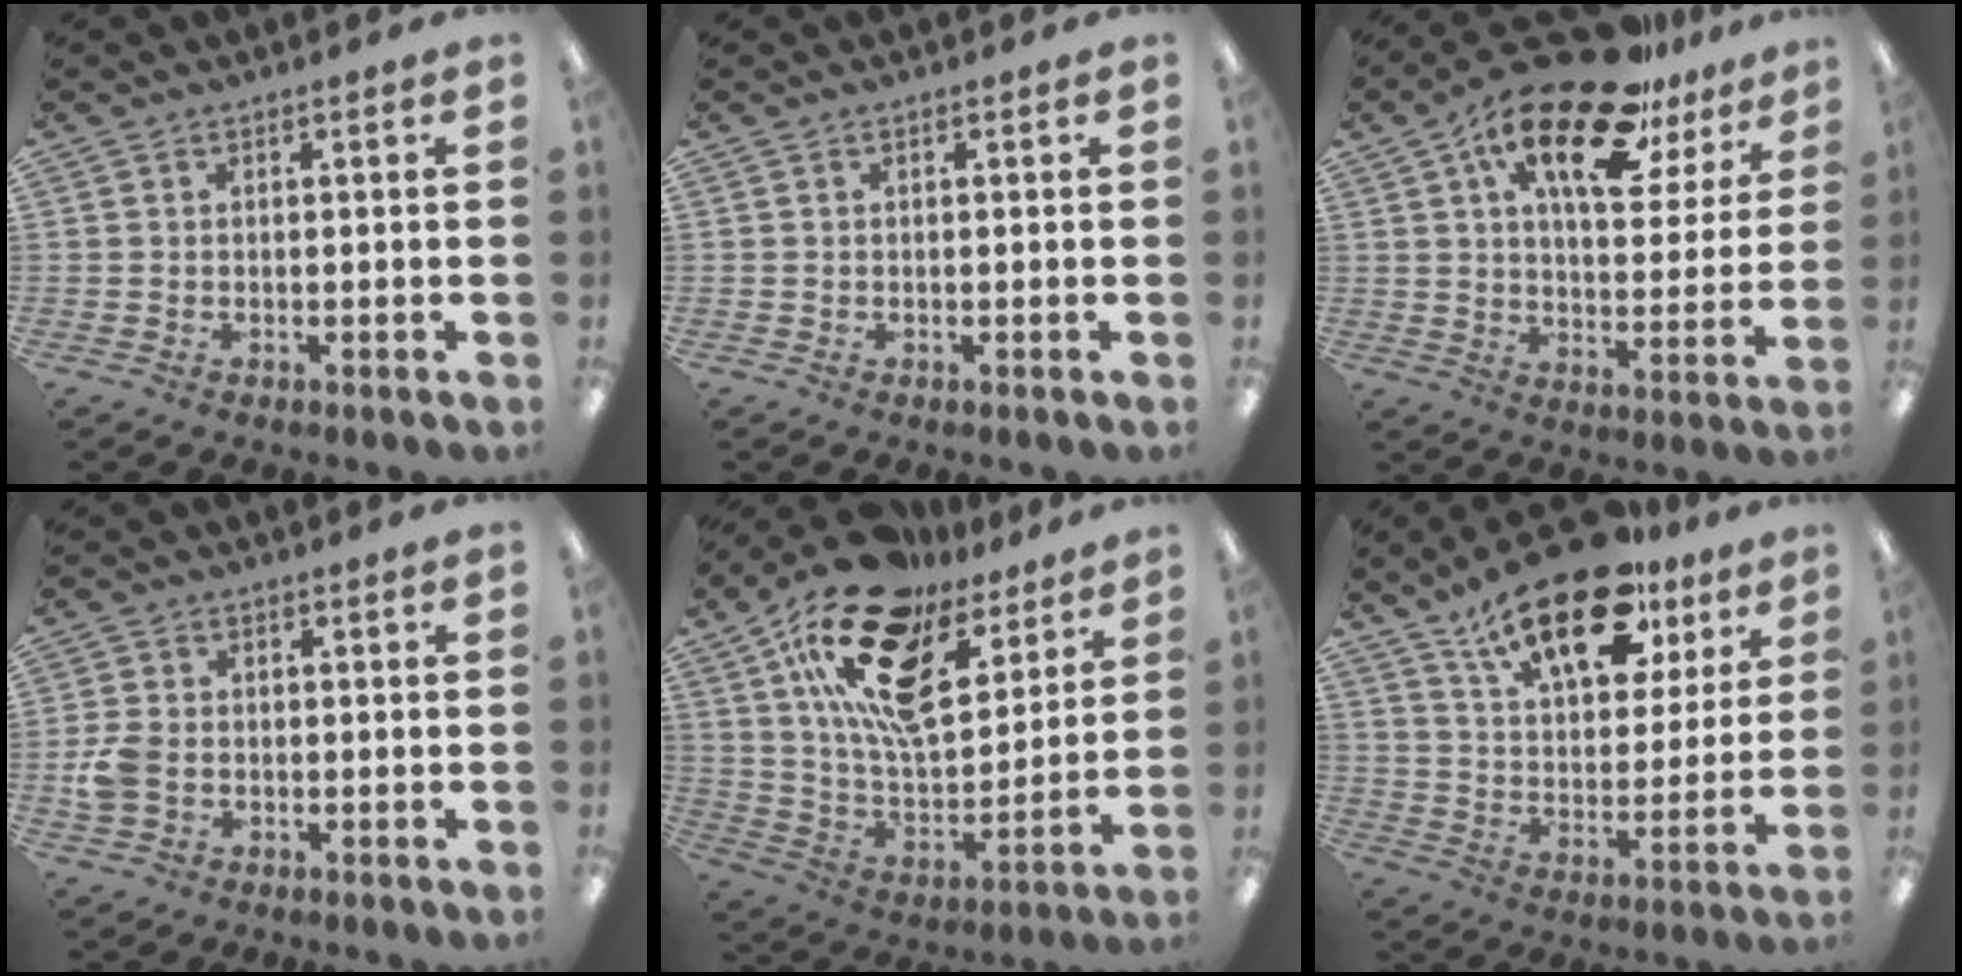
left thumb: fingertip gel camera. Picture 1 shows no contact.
{"total": 0.0}
{"total": 20.5, "force": [13.2, 8.1, 13.5], "torque": [-0.228, -0.064, 0.220]}
{"total": 5.5, "force": [-0.9, 4.1, 3.5], "torque": [-0.071, 0.008, -0.015]}
{"total": 22.1, "force": [13.4, 10.7, 13.9], "torque": [-0.259, -0.069, 0.234]}
{"total": 20.7, "force": [13.6, 9.6, 12.4], "torque": [-0.200, -0.064, 0.230]}